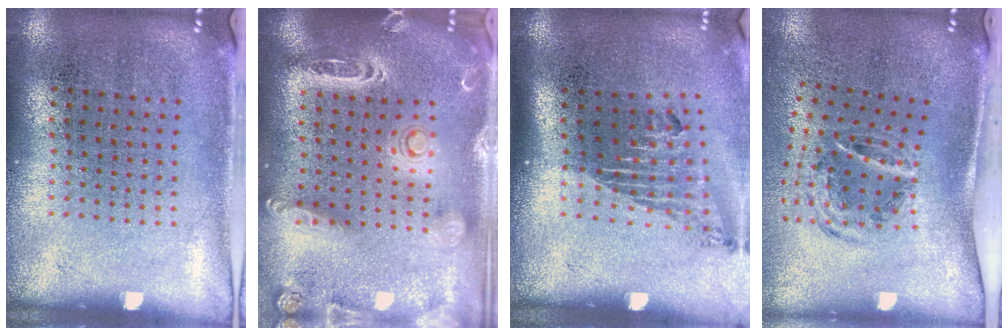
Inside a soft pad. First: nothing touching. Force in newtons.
{"total": 2.5, "press": 2.3, "slide": 1.1}
{"total": 1.7, "press": 1.1, "slide": 1.3}
{"total": 1.2, "press": 1.0, "slide": 0.6}